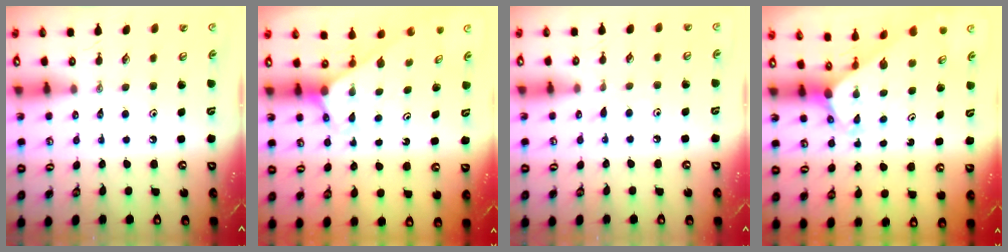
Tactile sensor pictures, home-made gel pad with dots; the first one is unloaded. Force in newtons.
{"total": 2.6, "press": 2.6, "slide": 0.2}
{"total": 4.5, "press": 4.5, "slide": 0.5}
{"total": 3.1, "press": 3.1, "slide": 0.3}